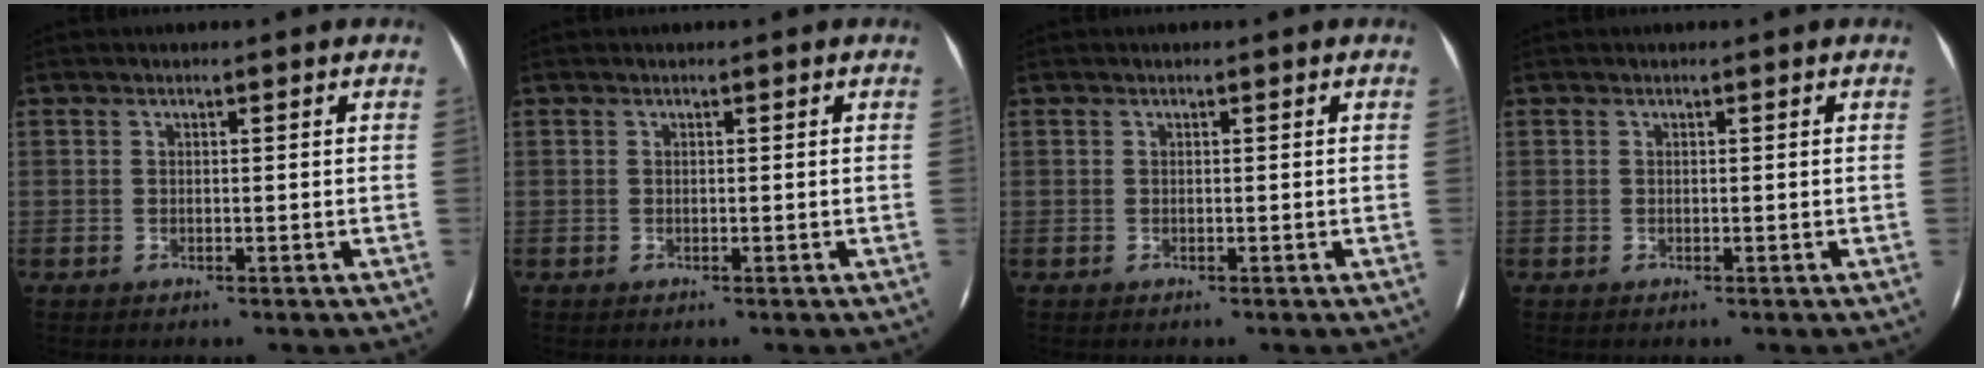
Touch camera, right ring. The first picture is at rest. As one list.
[{"total": 0.0}, {"total": 0.0}, {"total": 0.0}]